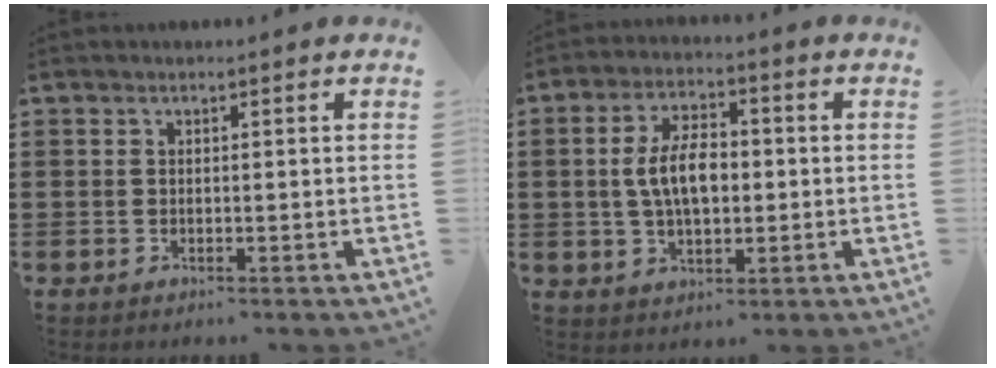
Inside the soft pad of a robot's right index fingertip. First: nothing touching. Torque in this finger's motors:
{"motor_torque": [1.52, -0.10, 0.97, 0.21]}